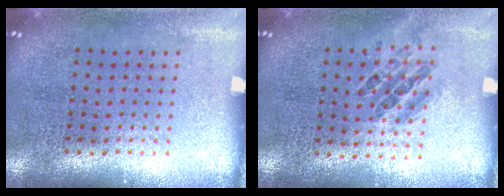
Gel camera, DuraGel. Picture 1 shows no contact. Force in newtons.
{"total": 0.9, "press": 0.8, "slide": 0.5}